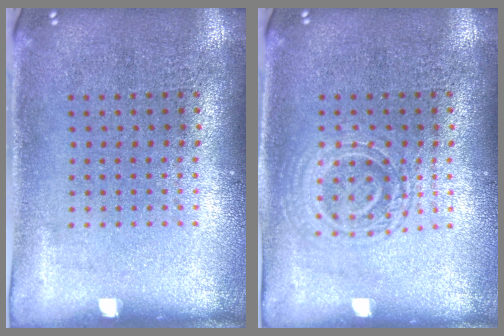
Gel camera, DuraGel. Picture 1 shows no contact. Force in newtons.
{"total": 1.4, "press": 1.3, "slide": 0.3}